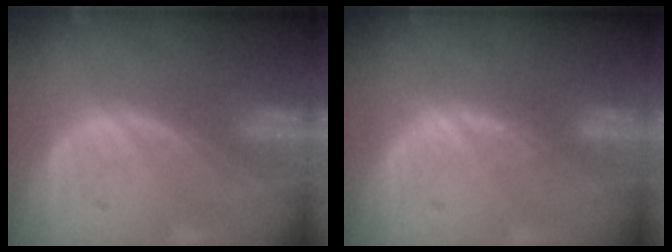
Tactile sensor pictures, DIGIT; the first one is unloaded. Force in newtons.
{"total": 1.4, "press": 1.4, "slide": 0.3}